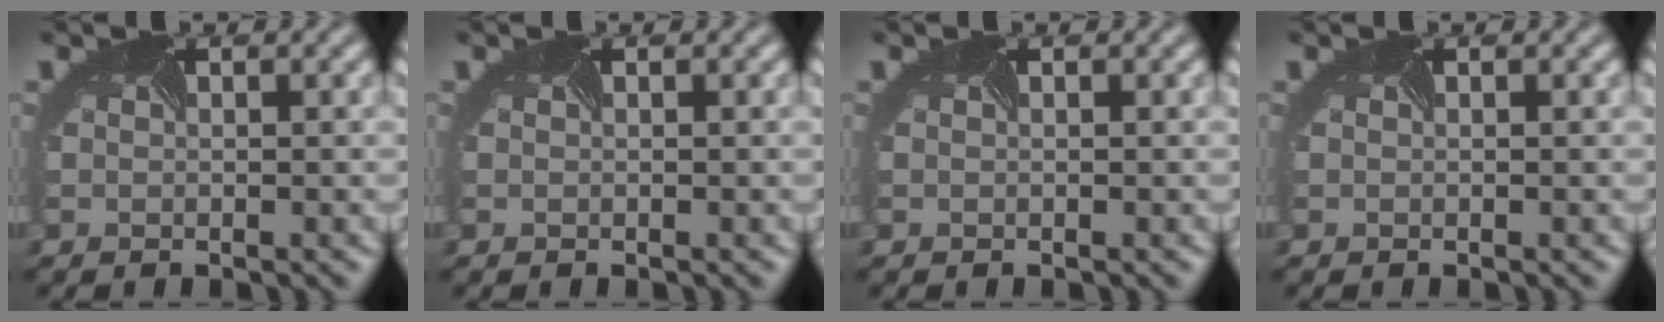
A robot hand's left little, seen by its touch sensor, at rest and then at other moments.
{"total": 0.0}
{"total": 0.0}
{"total": 0.0}